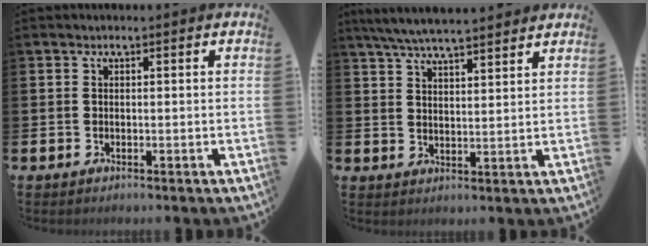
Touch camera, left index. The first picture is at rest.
{"total": 6.3, "force": [6.0, 0.4, 1.9], "torque": [-0.059, -0.022, 0.111]}